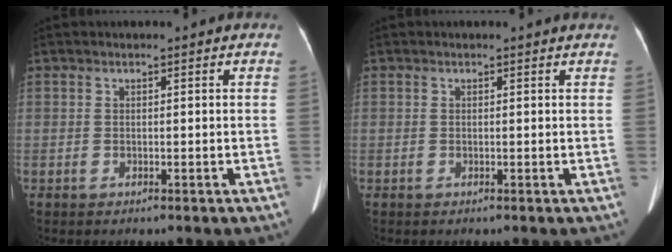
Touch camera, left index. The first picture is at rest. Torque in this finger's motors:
{"motor_torque": [0.08, -0.17, 0.00, -0.01]}